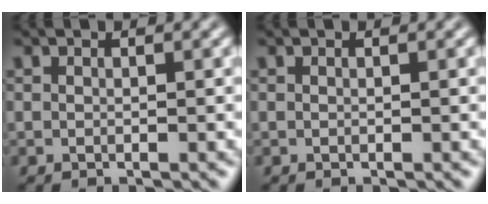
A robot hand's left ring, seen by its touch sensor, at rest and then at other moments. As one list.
[{"total": 0.0}]